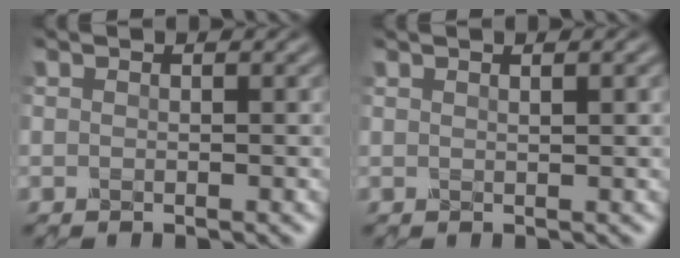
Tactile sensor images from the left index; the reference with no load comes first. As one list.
[{"total": 1.9, "force": [1.0, 0.6, 1.5], "torque": [-0.018, 0.004, 0.010]}]